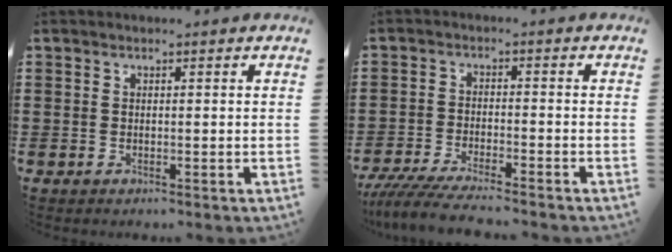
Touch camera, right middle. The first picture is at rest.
{"total": 5.0, "force": [-4.7, 0.1, 1.9], "torque": [-0.051, -0.018, -0.094]}